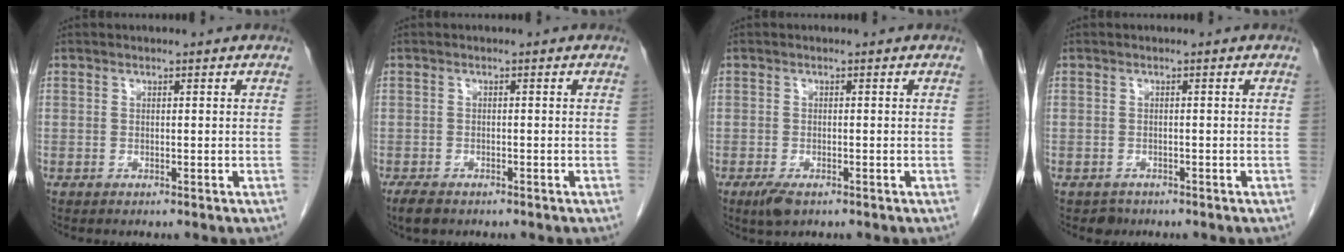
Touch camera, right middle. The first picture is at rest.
{"total": 2.8, "force": [-2.1, 1.1, 1.5], "torque": [-0.029, -0.005, -0.031]}
{"total": 2.8, "force": [-1.7, 1.0, 2.0], "torque": [-0.044, -0.005, -0.026]}
{"total": 1.3, "force": [-1.0, 0.9, 0.0], "torque": [-0.002, 0.003, -0.014]}